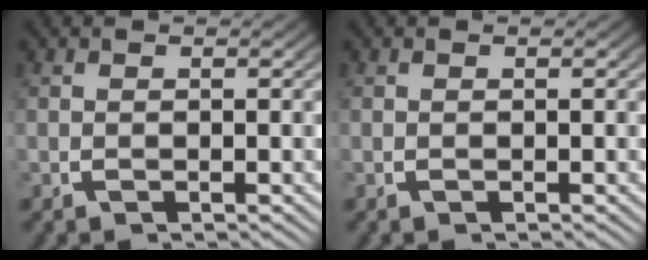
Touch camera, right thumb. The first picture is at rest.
{"total": 0.0}